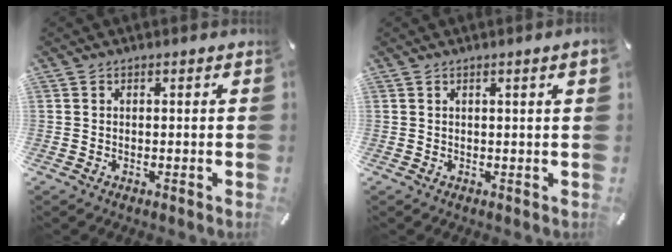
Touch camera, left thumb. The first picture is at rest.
{"total": 1.7, "force": [0.7, 0.0, 1.6], "torque": [-0.029, -0.001, 0.011]}